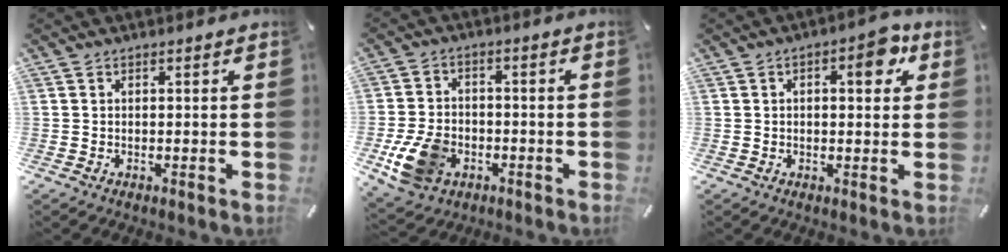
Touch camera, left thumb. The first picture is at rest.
{"total": 10.8, "force": [-3.8, 8.0, 6.3], "torque": [-0.132, 0.016, -0.066]}
{"total": 7.6, "force": [2.2, 3.8, 6.2], "torque": [-0.067, -0.007, 0.026]}